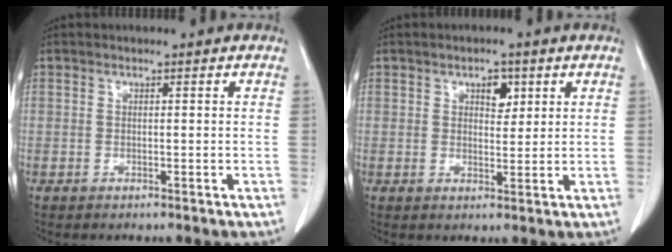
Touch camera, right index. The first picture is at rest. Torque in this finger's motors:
{"motor_torque": [0.25, 0.24, 0.05, 0.03]}